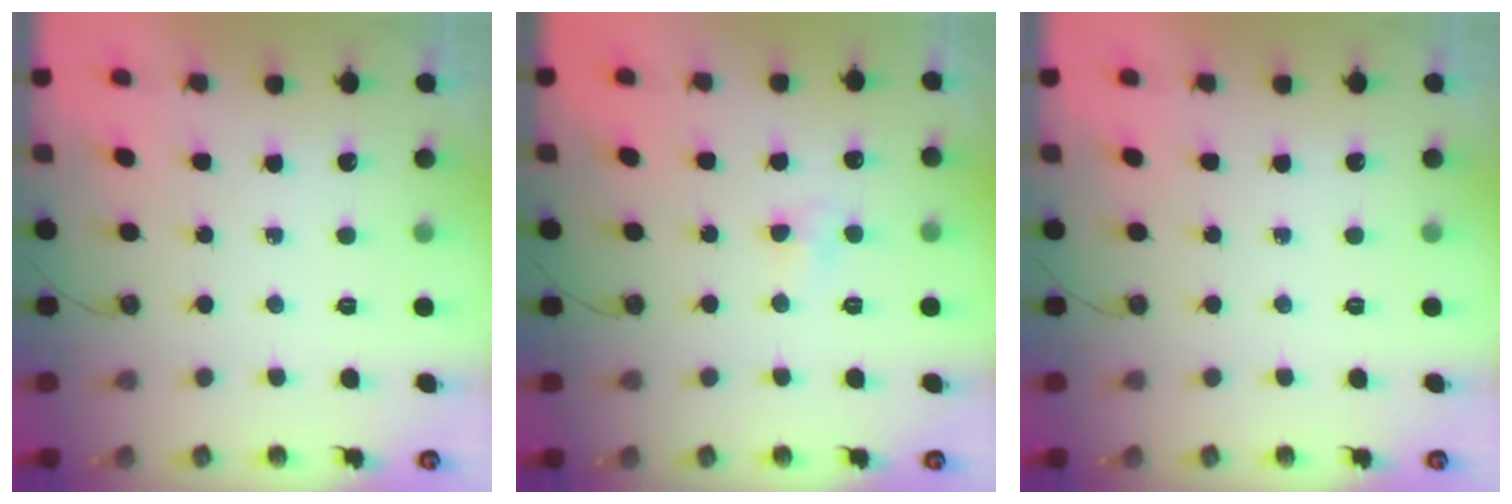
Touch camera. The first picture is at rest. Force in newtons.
{"total": 4.5, "press": 4.4, "slide": 0.7}
{"total": 0.0}